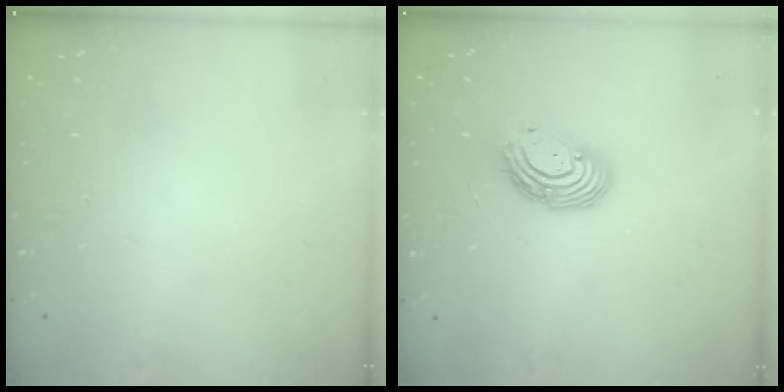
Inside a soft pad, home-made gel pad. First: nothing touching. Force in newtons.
{"total": 9.8, "press": 9.7, "slide": 0.9}